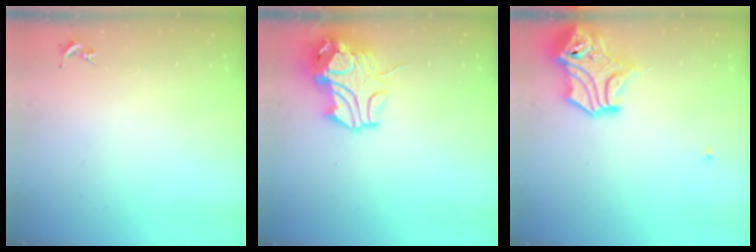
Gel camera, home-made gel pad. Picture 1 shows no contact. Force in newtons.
{"total": 12.8, "press": 12.7, "slide": 1.8}
{"total": 14.1, "press": 14.0, "slide": 1.9}